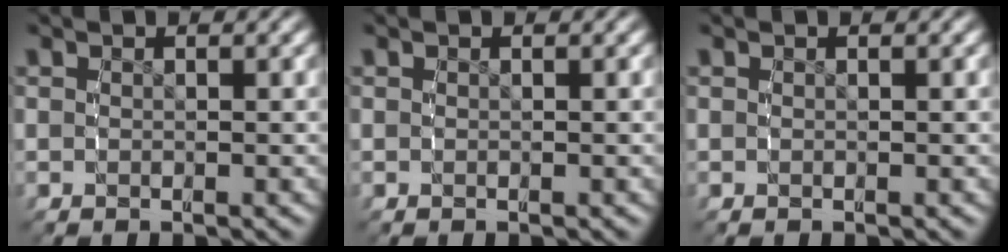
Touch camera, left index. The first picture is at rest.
{"total": 0.0}
{"total": 0.0}